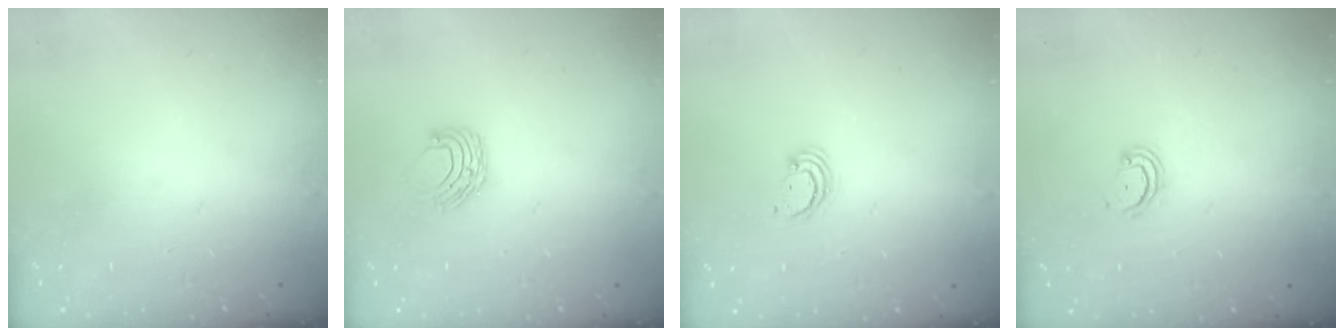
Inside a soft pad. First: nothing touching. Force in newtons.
{"total": 6.3, "press": 6.2, "slide": 0.6}
{"total": 2.6, "press": 2.6, "slide": 0.3}
{"total": 3.7, "press": 3.7, "slide": 0.3}